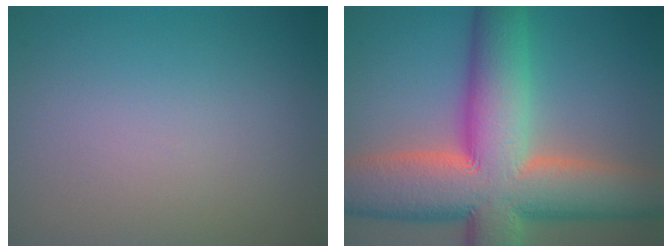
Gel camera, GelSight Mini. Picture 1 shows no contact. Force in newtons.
{"total": 15.3, "press": 15.3, "slide": 0.8}